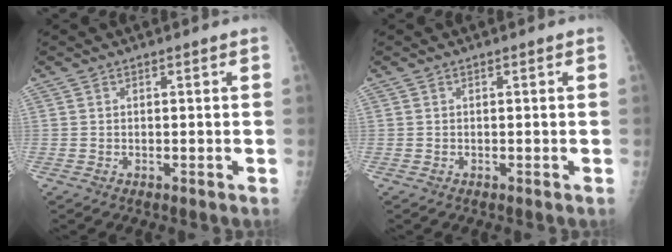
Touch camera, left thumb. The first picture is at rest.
{"total": 0.0}